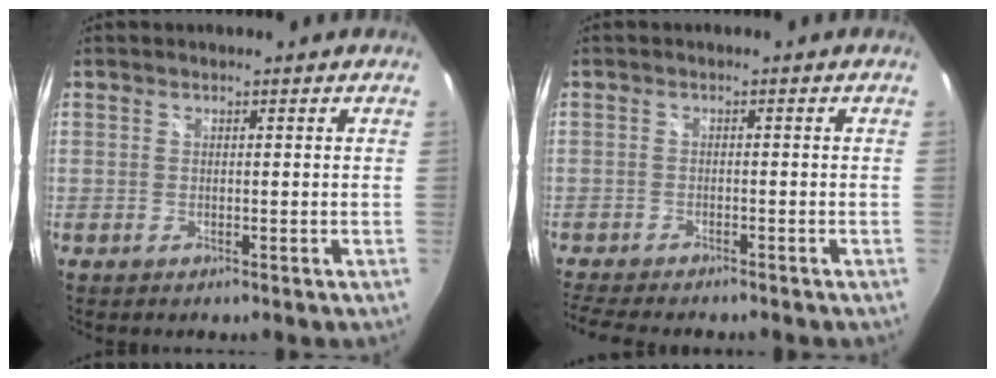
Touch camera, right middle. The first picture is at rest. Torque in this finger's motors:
{"motor_torque": [1.14, -1.00, 0.09, 0.06]}